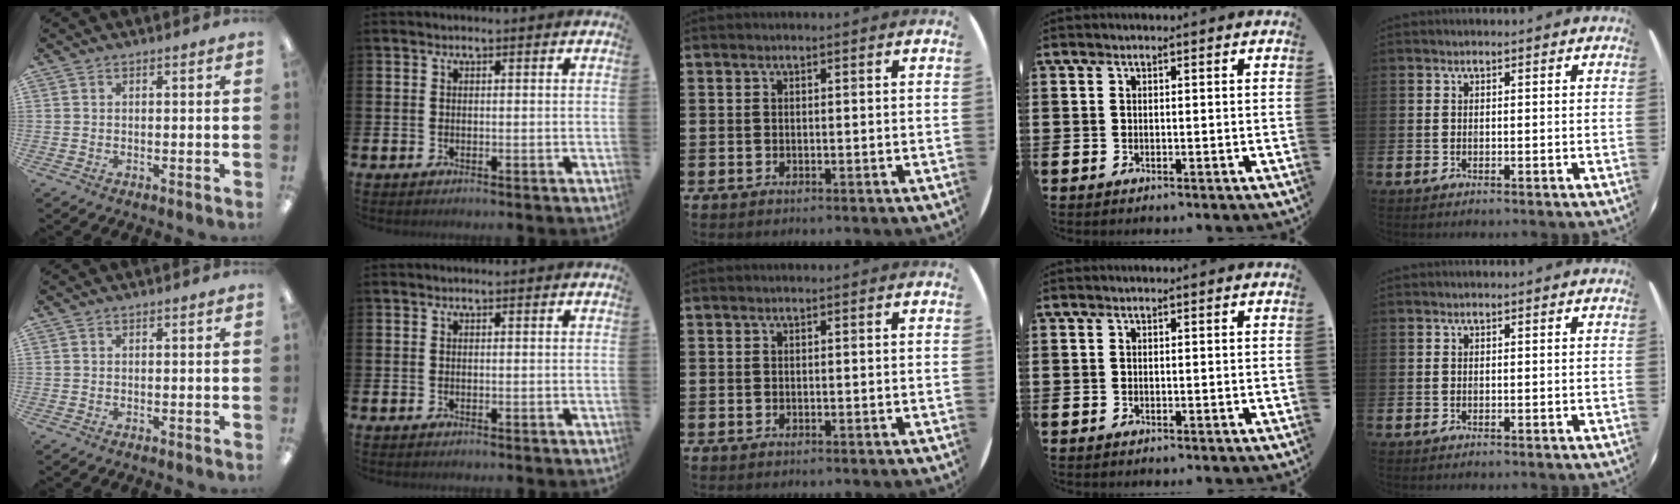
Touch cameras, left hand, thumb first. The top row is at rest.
{}